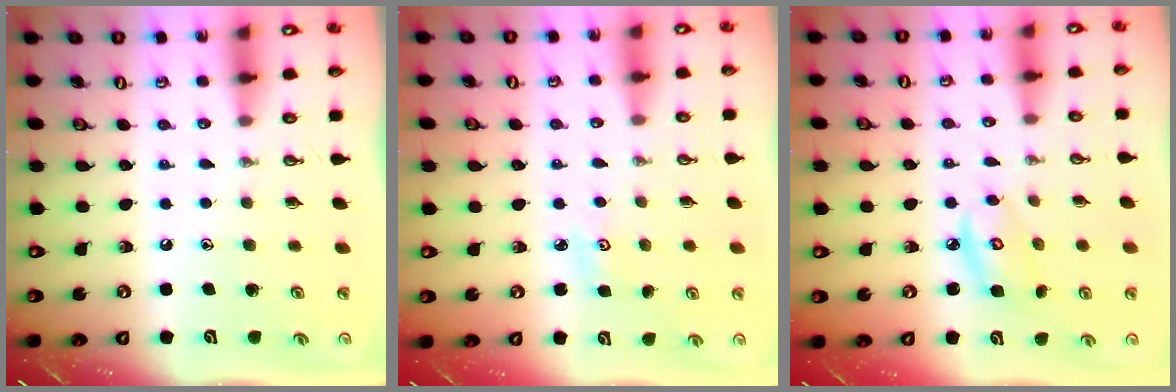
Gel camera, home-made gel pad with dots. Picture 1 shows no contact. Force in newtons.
{"total": 2.8, "press": 2.7, "slide": 0.4}
{"total": 5.8, "press": 5.8, "slide": 0.3}